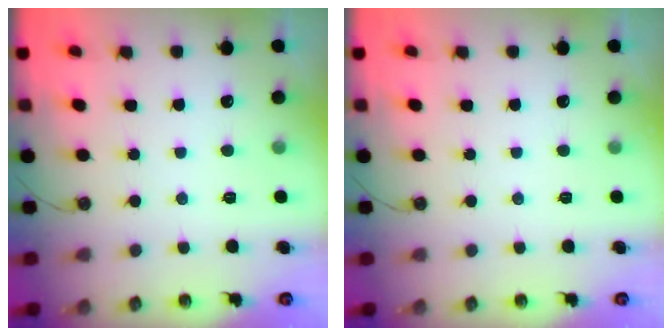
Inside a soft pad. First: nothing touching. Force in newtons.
{"total": 0.0}